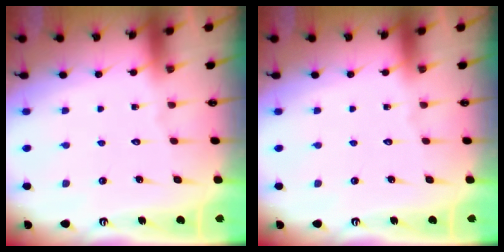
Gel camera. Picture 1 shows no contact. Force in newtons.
{"total": 0.0}